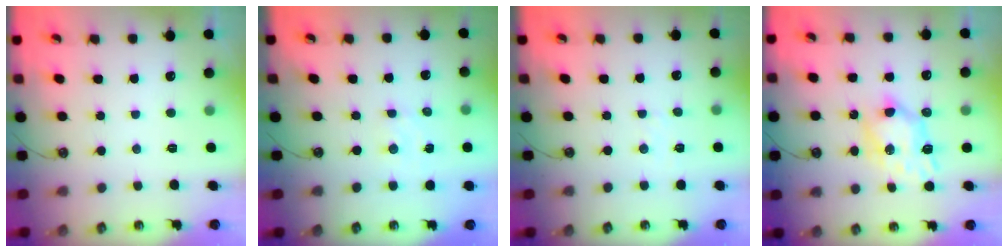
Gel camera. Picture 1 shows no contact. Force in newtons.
{"total": 1.8, "press": 1.8, "slide": 0.3}
{"total": 2.5, "press": 2.4, "slide": 0.4}
{"total": 8.0, "press": 8.0, "slide": 0.6}